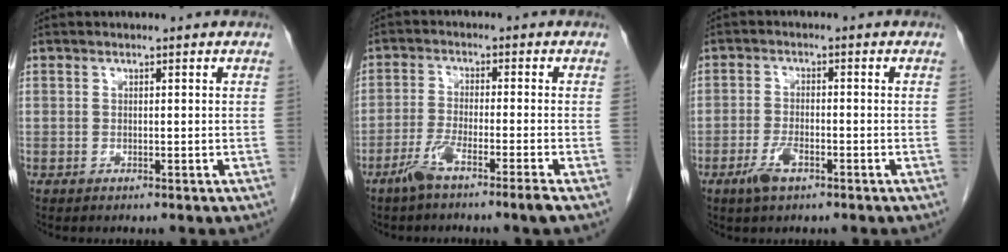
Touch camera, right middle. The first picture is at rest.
{"total": 5.4, "force": [-3.7, -0.6, 3.9], "torque": [-0.074, -0.008, -0.077]}
{"total": 3.7, "force": [-2.1, 1.2, 2.8], "torque": [-0.062, -0.001, -0.039]}